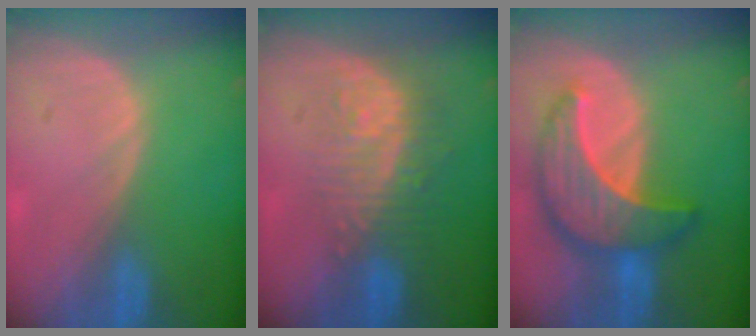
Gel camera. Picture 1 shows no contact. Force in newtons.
{"total": 9.0, "press": 8.1, "slide": 3.9}
{"total": 9.9, "press": 9.9, "slide": 0.8}